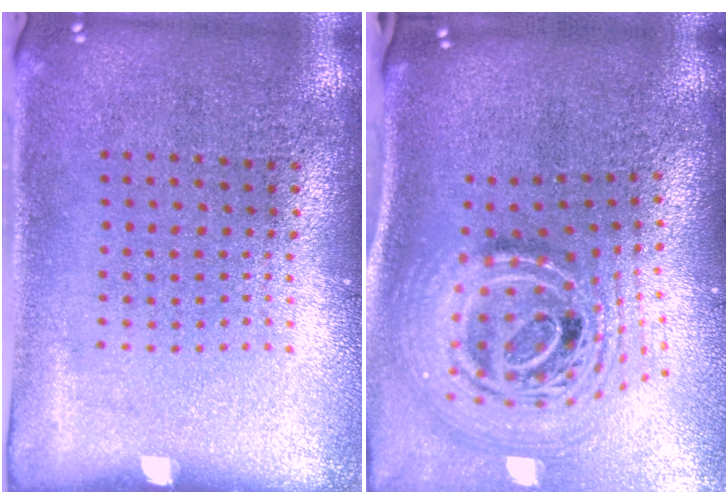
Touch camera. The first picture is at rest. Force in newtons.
{"total": 2.6, "press": 1.8, "slide": 1.9}